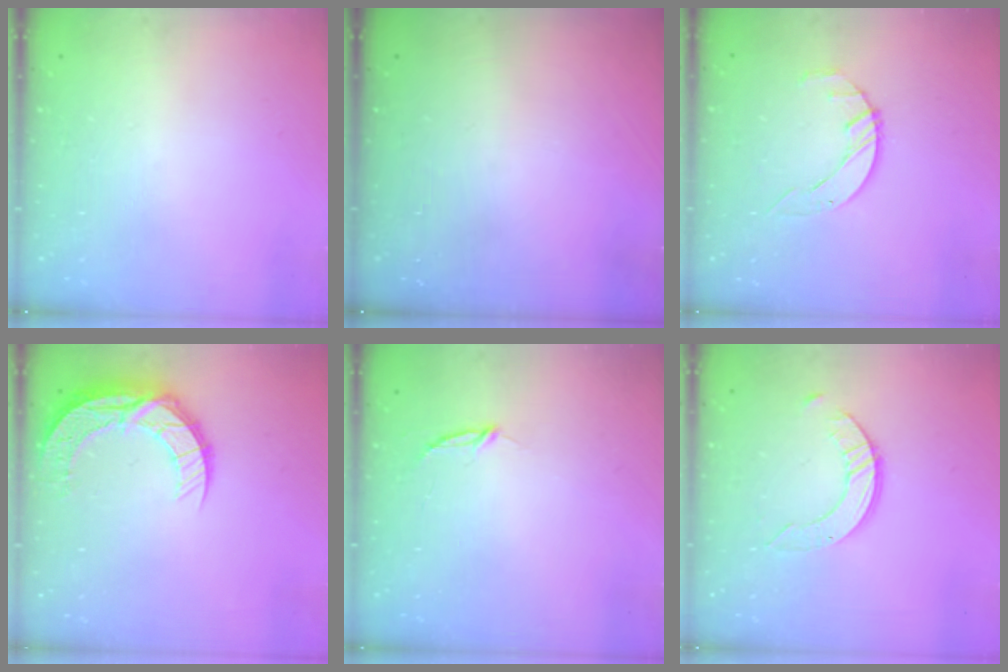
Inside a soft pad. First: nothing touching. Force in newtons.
{"total": 0.0}
{"total": 3.2, "press": 3.2, "slide": 0.4}
{"total": 10.6, "press": 10.6, "slide": 0.7}
{"total": 2.8, "press": 2.8, "slide": 0.3}
{"total": 5.0, "press": 5.0, "slide": 0.4}